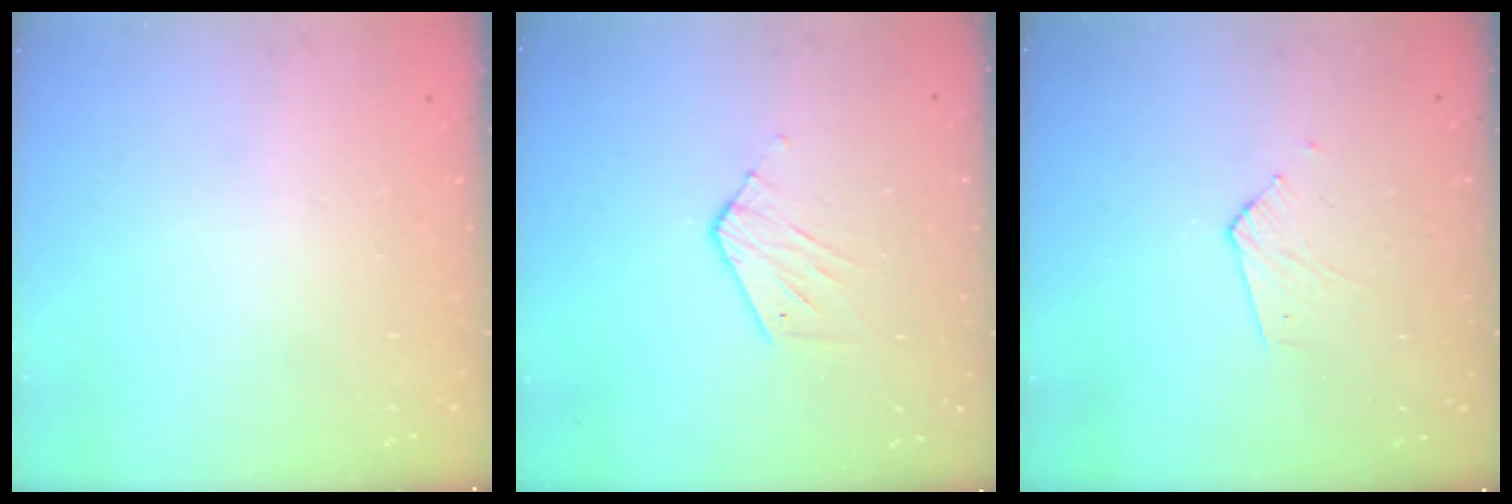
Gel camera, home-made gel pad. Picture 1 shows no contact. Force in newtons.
{"total": 5.3, "press": 5.3, "slide": 0.3}
{"total": 2.9, "press": 2.9, "slide": 0.2}